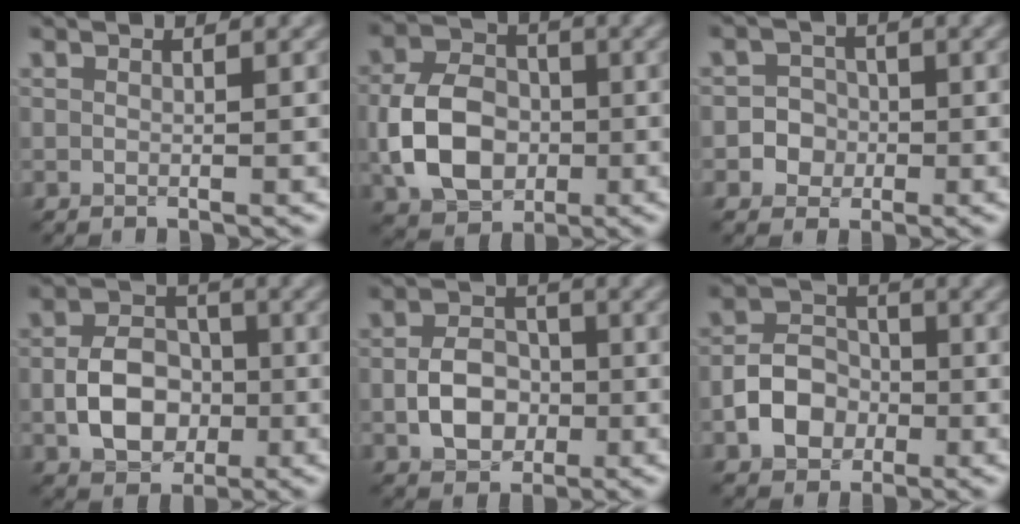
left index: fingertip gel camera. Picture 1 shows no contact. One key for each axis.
{"total": 7.5, "fx": -1.7, "fy": 5.5, "fz": 4.9, "tx": -0.097, "ty": 0.005, "tz": -0.041}
{"total": 3.3, "fx": -1.1, "fy": 3.0, "fz": 0.6, "tx": 0.014, "ty": 0.010, "tz": -0.035}
{"total": 5.8, "fx": -1.4, "fy": 4.2, "fz": 3.7, "tx": -0.067, "ty": 0.000, "tz": -0.025}
{"total": 4.6, "fx": -1.2, "fy": 3.3, "fz": 2.9, "tx": -0.051, "ty": 0.002, "tz": -0.023}
{"total": 4.4, "fx": -1.7, "fy": 3.3, "fz": 2.3, "tx": -0.040, "ty": 0.004, "tz": -0.035}